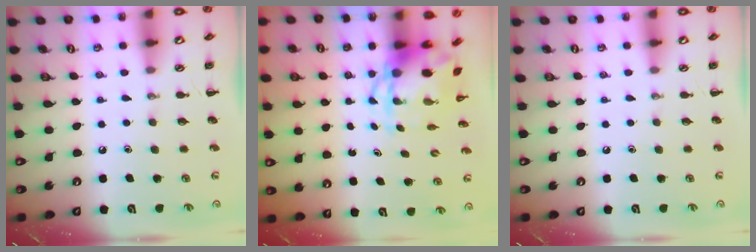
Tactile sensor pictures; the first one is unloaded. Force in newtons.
{"total": 4.4, "press": 4.3, "slide": 1.1}
{"total": 0.0}